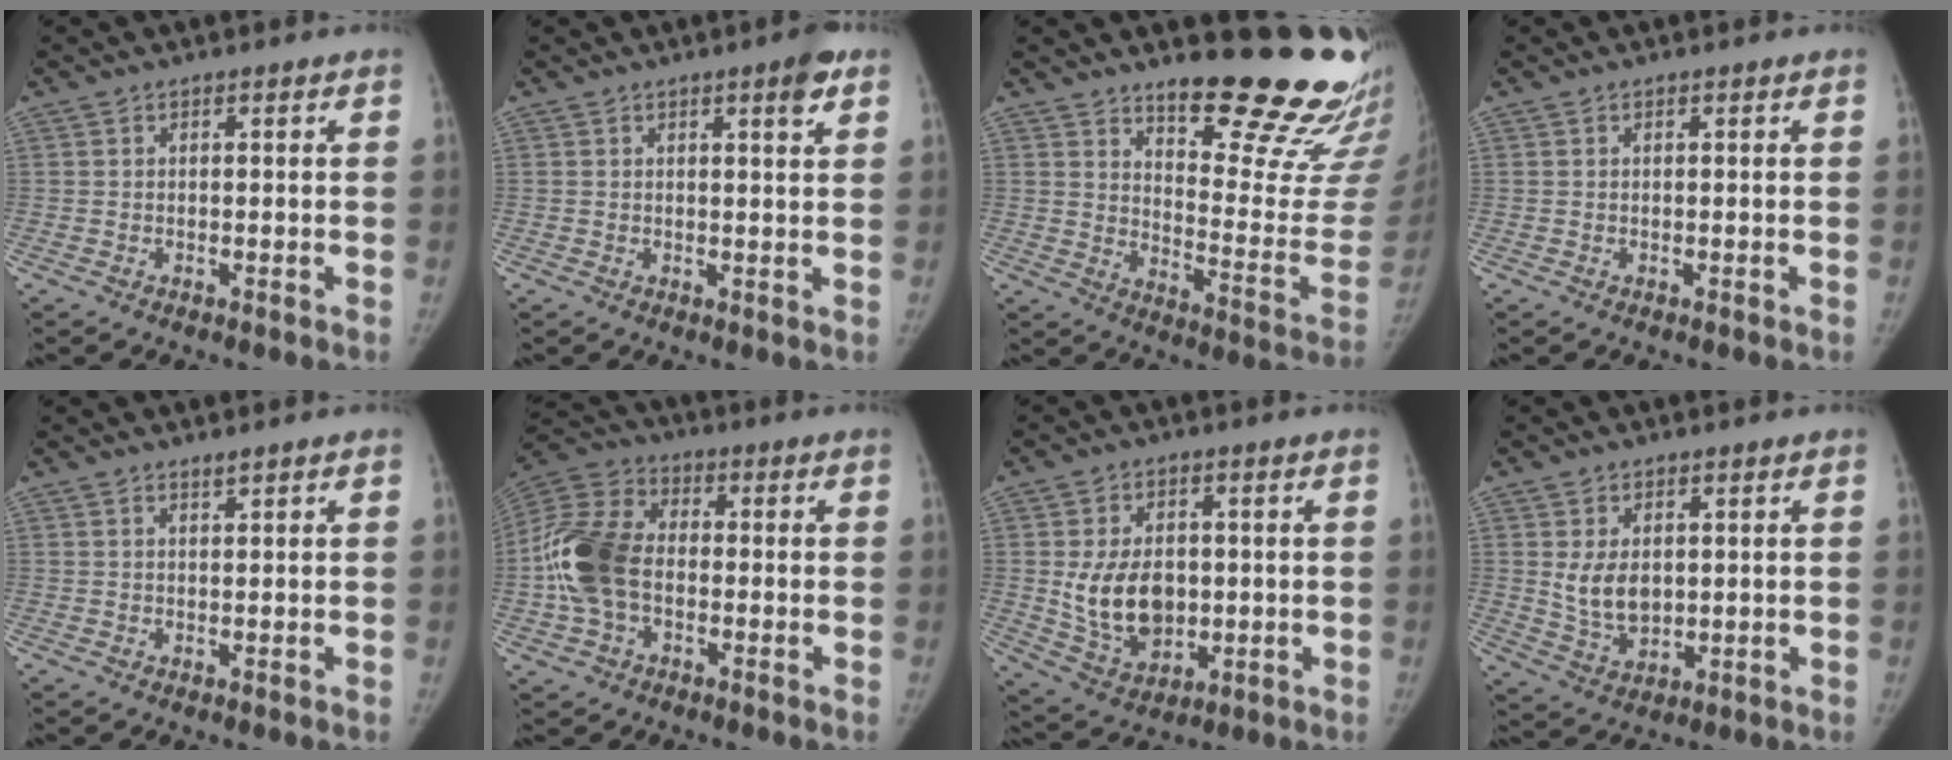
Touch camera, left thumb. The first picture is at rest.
{"total": 3.6, "force": [2.0, 0.7, 2.9], "torque": [-0.034, -0.009, 0.024]}
{"total": 22.6, "force": [18.2, 6.0, 11.9], "torque": [-0.113, -0.170, 0.239]}
{"total": 0.0}
{"total": 0.9, "force": [0.8, 0.1, 0.3], "torque": [-0.004, -0.008, 0.015]}
{"total": 14.9, "force": [-1.7, 10.0, 10.9], "torque": [-0.225, 0.032, -0.037]}
{"total": 12.3, "force": [0.2, 8.7, 8.6], "torque": [-0.121, -0.012, 0.020]}
{"total": 7.2, "force": [1.3, 4.9, 5.1], "torque": [-0.070, -0.018, 0.037]}